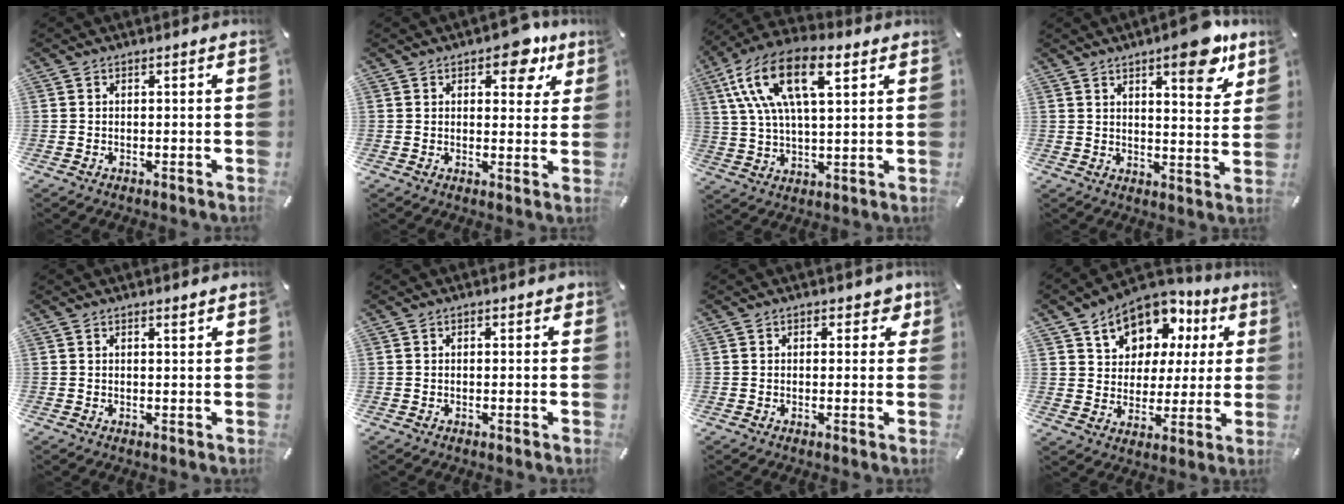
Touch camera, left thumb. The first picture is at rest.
{"total": 9.1, "force": [5.4, 4.8, 5.5], "torque": [-0.040, -0.030, 0.083]}
{"total": 17.0, "force": [7.8, 8.0, 12.9], "torque": [-0.284, -0.011, 0.132]}
{"total": 11.6, "force": [7.7, 3.3, 8.0], "torque": [-0.099, -0.045, 0.123]}
{"total": 1.1, "force": [0.9, 0.2, 0.6], "torque": [-0.011, -0.002, 0.017]}
{"total": 1.0, "force": [0.4, 0.8, 0.4], "torque": [0.000, 0.002, 0.004]}
{"total": 3.8, "force": [1.9, 2.6, 2.1], "torque": [-0.006, -0.004, 0.025]}
{"total": 11.8, "force": [6.5, 9.1, 3.7], "torque": [-0.063, -0.045, 0.119]}